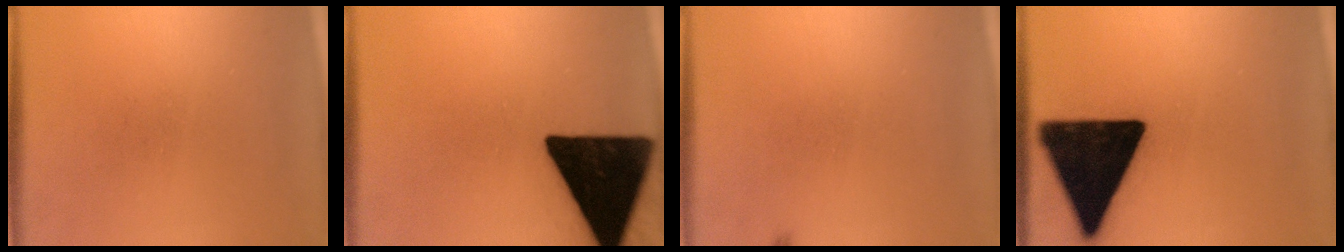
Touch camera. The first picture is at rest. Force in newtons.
{"total": 19.9}
{"total": 0.5}
{"total": 19.9}